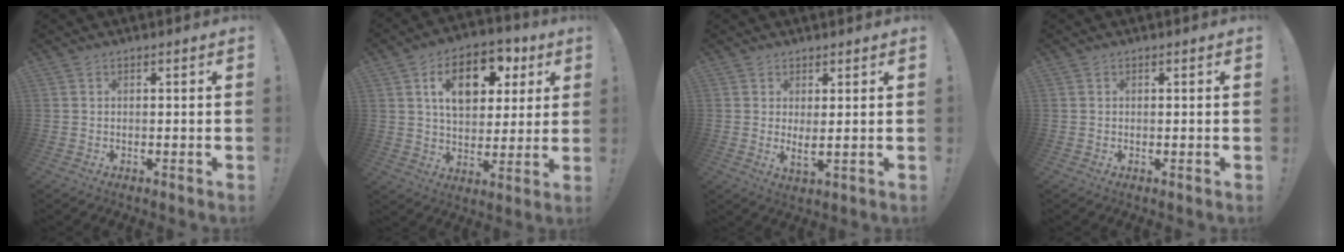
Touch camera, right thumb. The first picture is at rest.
{"total": 15.6, "force": [5.9, 10.1, 10.3], "torque": [-0.153, -0.010, 0.105]}
{"total": 3.1, "force": [1.5, 0.1, 2.7], "torque": [-0.035, -0.020, 0.023]}
{"total": 0.0}